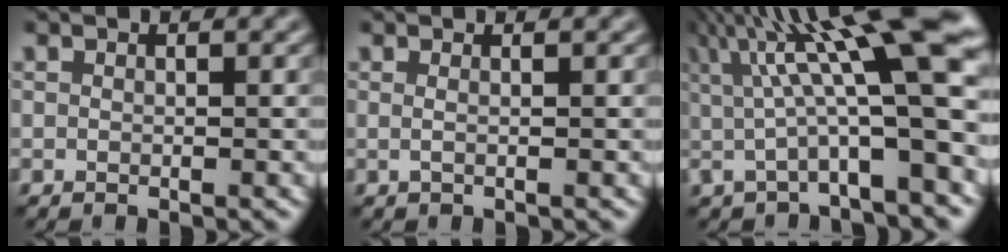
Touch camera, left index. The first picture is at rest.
{"total": 1.0, "force": [0.1, 0.4, 0.9], "torque": [-0.014, -0.003, -0.007]}
{"total": 13.1, "force": [3.6, 2.8, 12.2], "torque": [-0.186, 0.017, 0.063]}